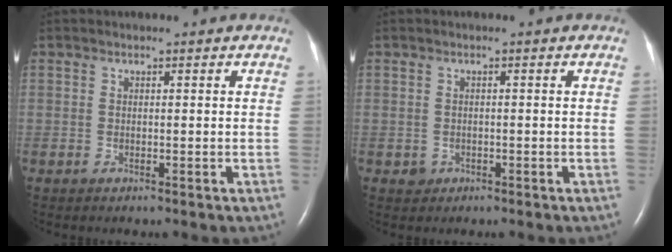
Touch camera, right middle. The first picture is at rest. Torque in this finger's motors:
{"motor_torque": [0.31, -0.16, -0.04, 0.01]}